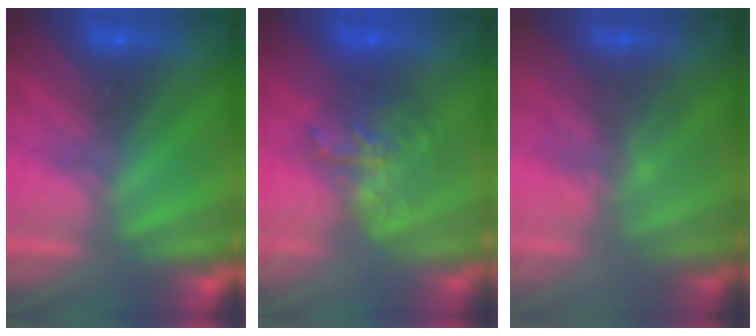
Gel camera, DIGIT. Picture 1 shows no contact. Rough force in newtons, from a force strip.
{"total": 6.9}
{"total": 2.9}